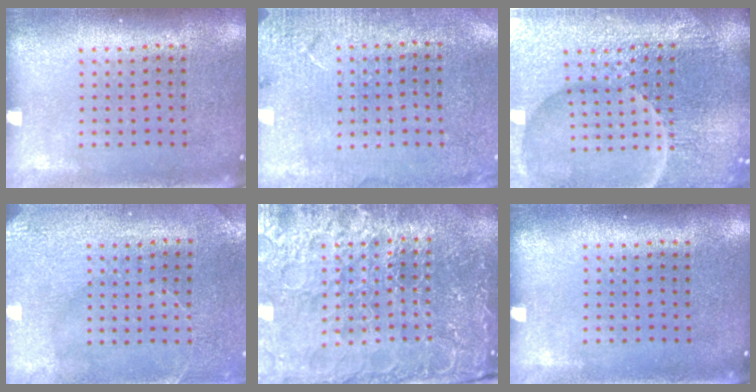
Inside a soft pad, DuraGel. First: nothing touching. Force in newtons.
{"total": 2.6, "press": 2.6, "slide": 0.4}
{"total": 6.2, "press": 5.7, "slide": 2.5}
{"total": 2.9, "press": 2.7, "slide": 1.0}
{"total": 5.2, "press": 4.8, "slide": 2.0}
{"total": 0.0}